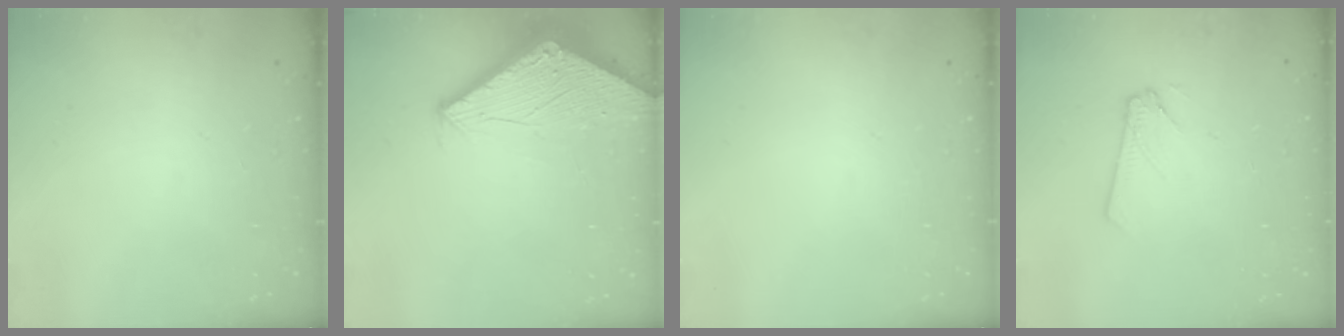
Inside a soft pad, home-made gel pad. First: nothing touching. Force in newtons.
{"total": 2.8, "press": 2.8, "slide": 0.1}
{"total": 0.0}
{"total": 2.4, "press": 2.4, "slide": 0.2}